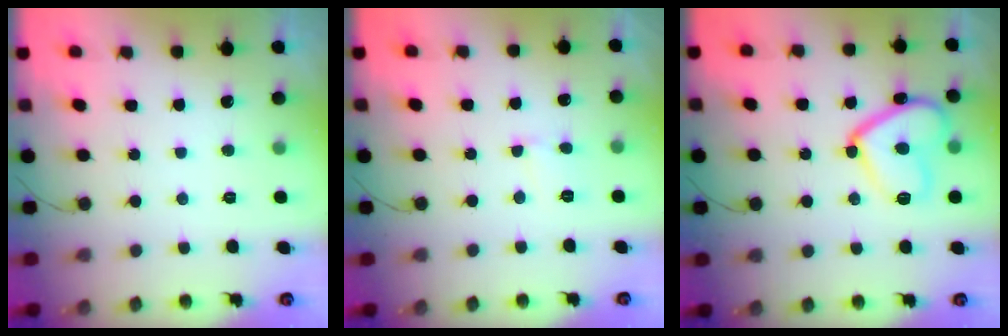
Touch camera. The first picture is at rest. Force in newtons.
{"total": 2.6, "press": 2.6, "slide": 0.3}
{"total": 14.3, "press": 14.2, "slide": 1.2}